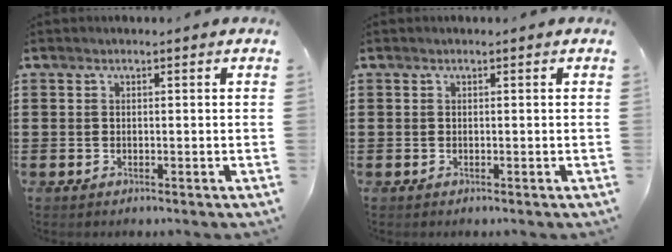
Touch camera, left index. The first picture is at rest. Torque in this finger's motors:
{"motor_torque": [0.00, 0.00, 0.00, 0.00]}